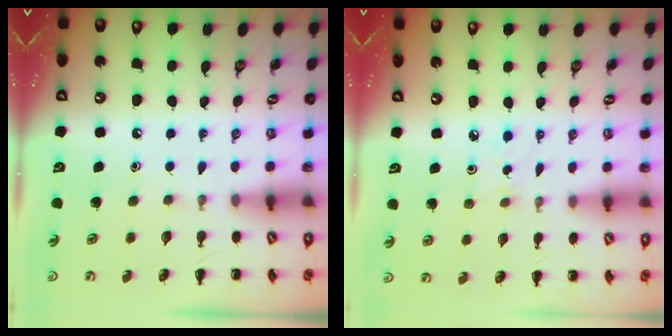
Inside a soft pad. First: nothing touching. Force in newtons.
{"total": 2.1, "press": 2.0, "slide": 0.7}